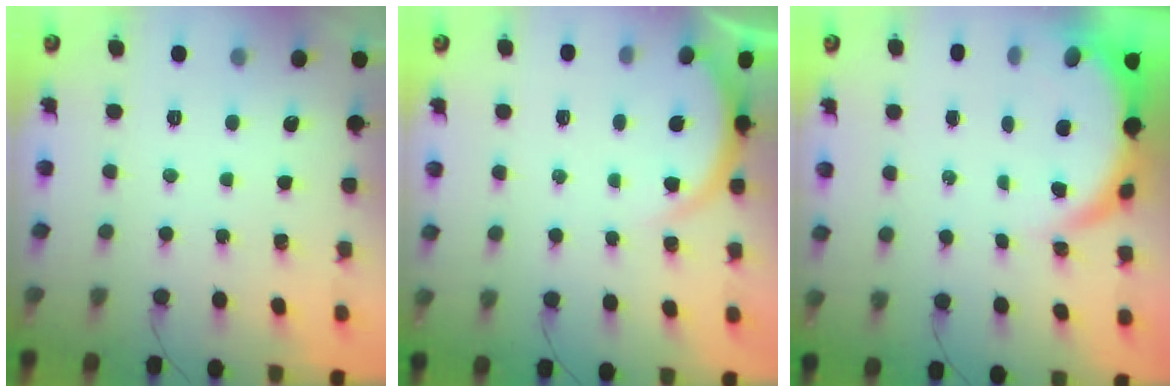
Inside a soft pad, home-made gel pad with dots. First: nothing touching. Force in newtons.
{"total": 4.1, "press": 4.1, "slide": 0.5}
{"total": 5.7, "press": 5.6, "slide": 0.9}